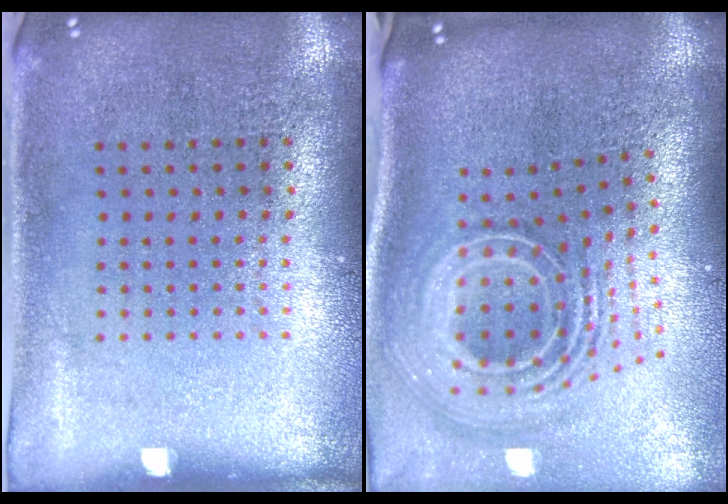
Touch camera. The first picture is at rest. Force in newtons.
{"total": 3.3, "press": 2.1, "slide": 2.5}